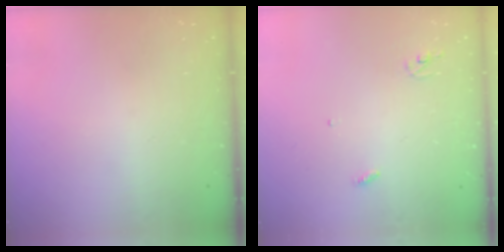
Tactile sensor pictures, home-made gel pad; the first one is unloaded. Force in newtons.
{"total": 3.0, "press": 2.9, "slide": 0.2}